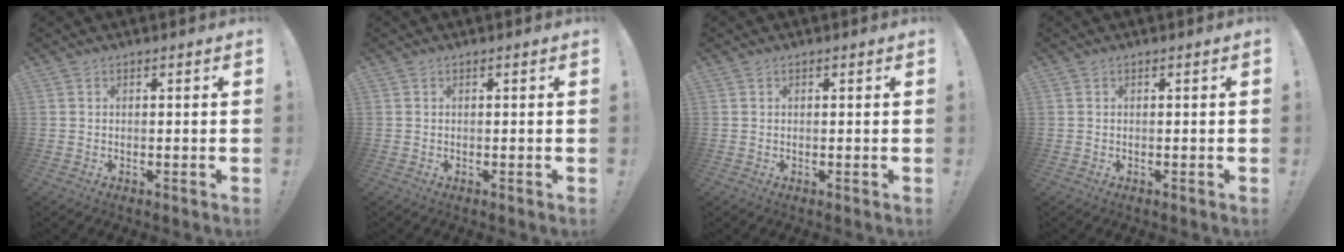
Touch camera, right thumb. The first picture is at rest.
{"total": 0.0}
{"total": 0.0}
{"total": 0.0}